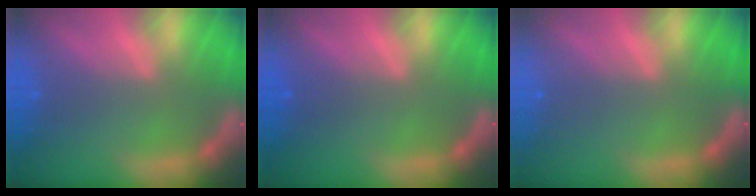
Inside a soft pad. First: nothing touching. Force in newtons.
{"total": 0.9}
{"total": 0.0}